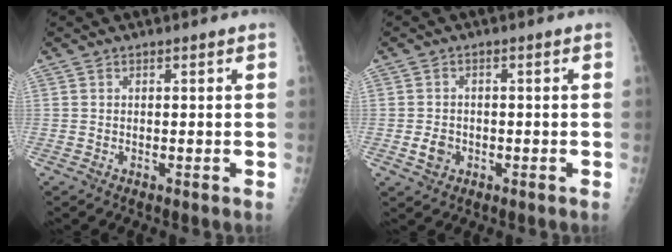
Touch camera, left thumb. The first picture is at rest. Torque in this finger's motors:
{"motor_torque": [-0.03, 0.03, 0.01, 0.01, 0.01]}